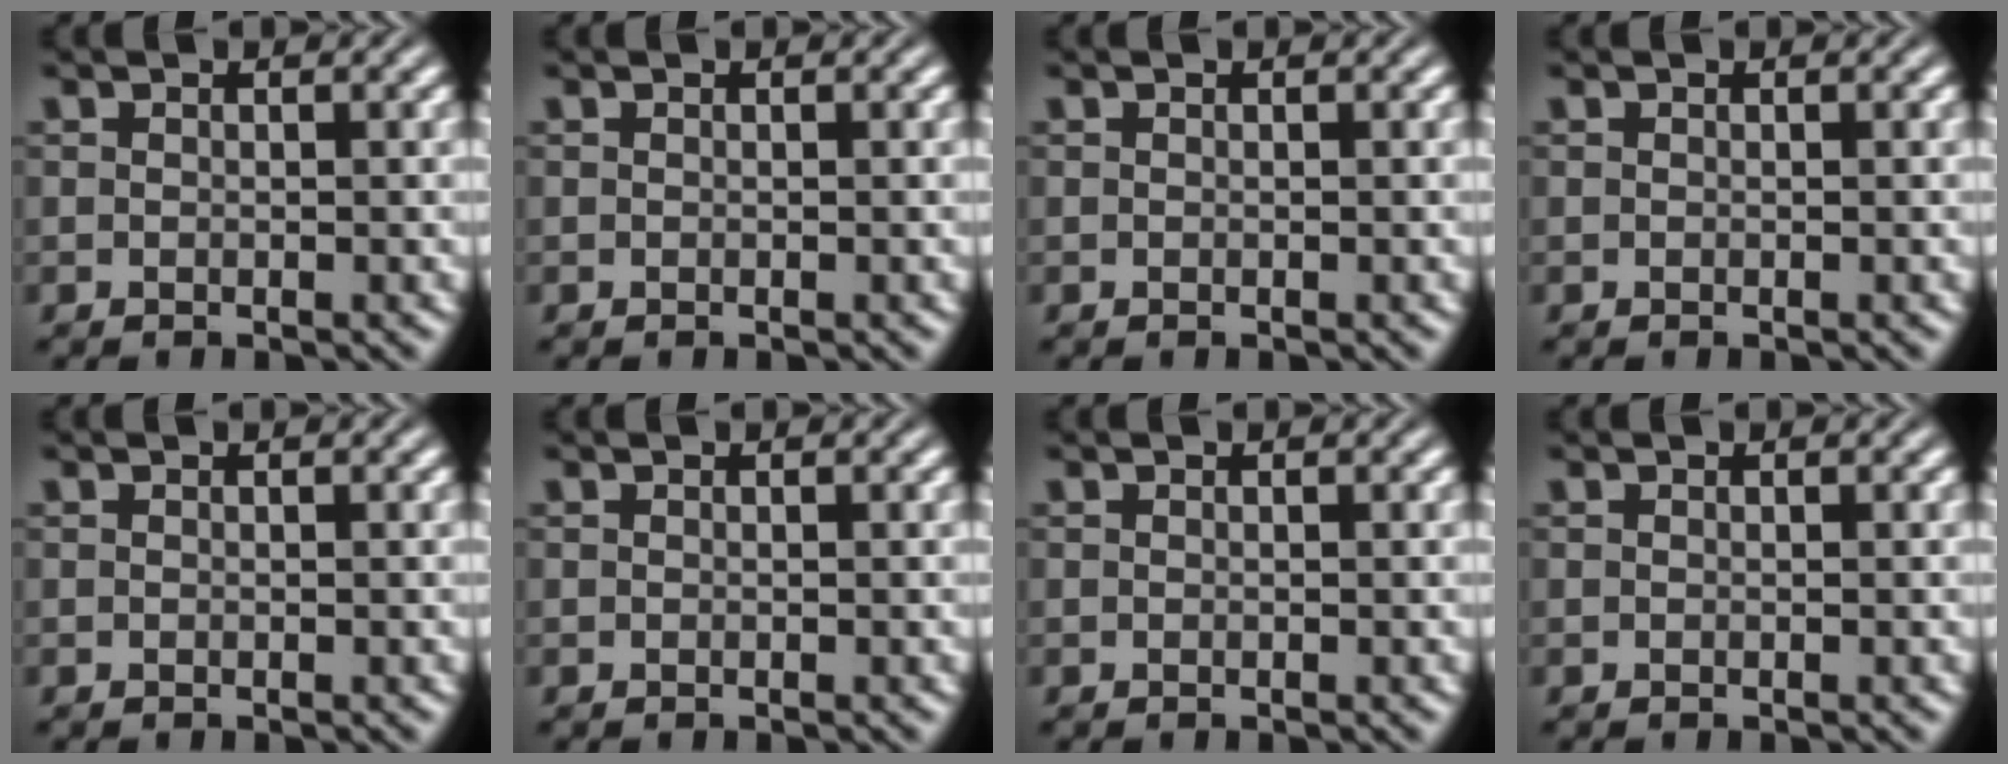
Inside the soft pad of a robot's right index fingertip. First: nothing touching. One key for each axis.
{"total": 0.0}
{"total": 0.0}
{"total": 0.0}
{"total": 0.0}
{"total": 0.0}
{"total": 0.0}
{"total": 0.0}